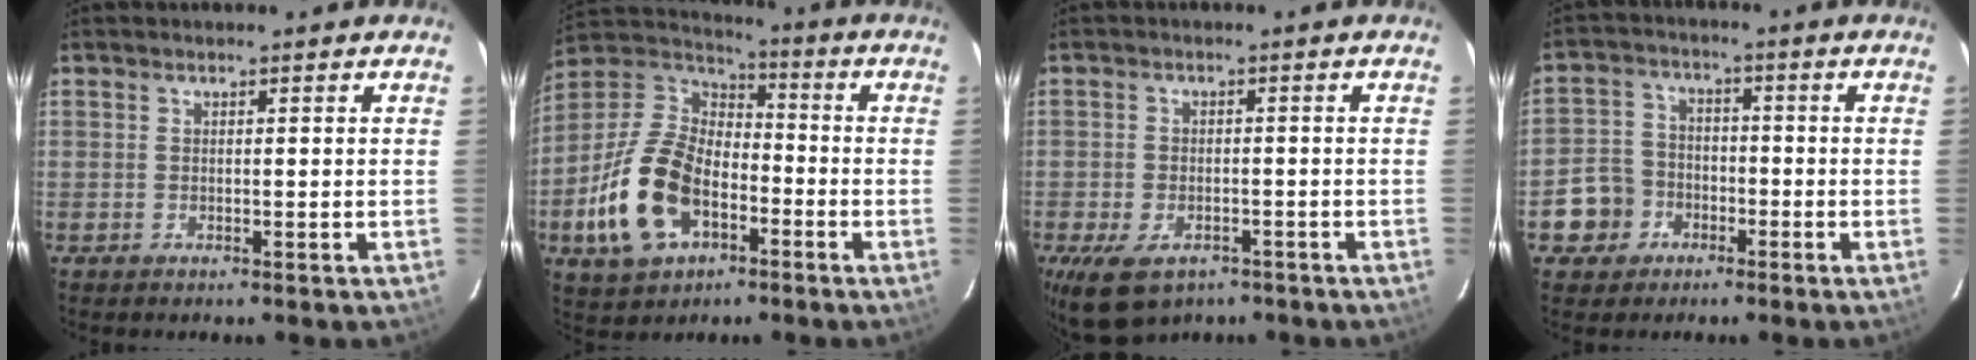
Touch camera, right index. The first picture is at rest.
{"total": 18.5, "force": [-7.0, 11.6, 12.7], "torque": [-0.289, 0.004, -0.121]}
{"total": 9.3, "force": [-5.6, 5.3, 5.1], "torque": [-0.108, -0.019, -0.086]}
{"total": 7.4, "force": [-3.3, 6.4, 1.5], "torque": [-0.052, 0.025, -0.053]}